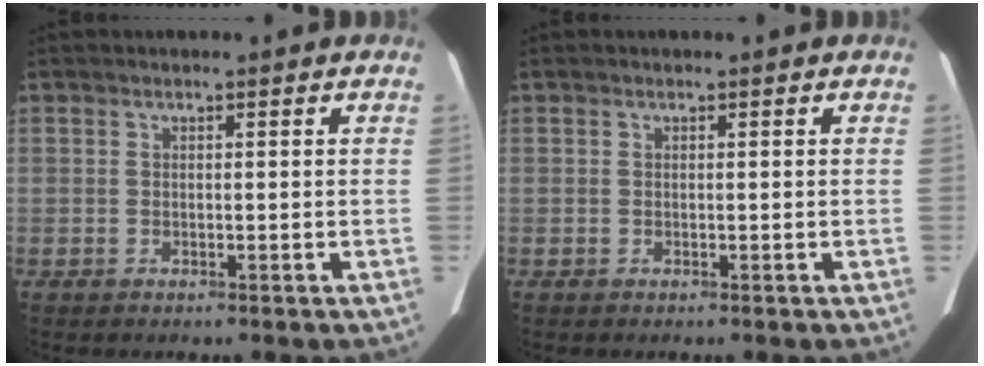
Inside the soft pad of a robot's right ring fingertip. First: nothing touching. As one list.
[{"total": 0.0}]